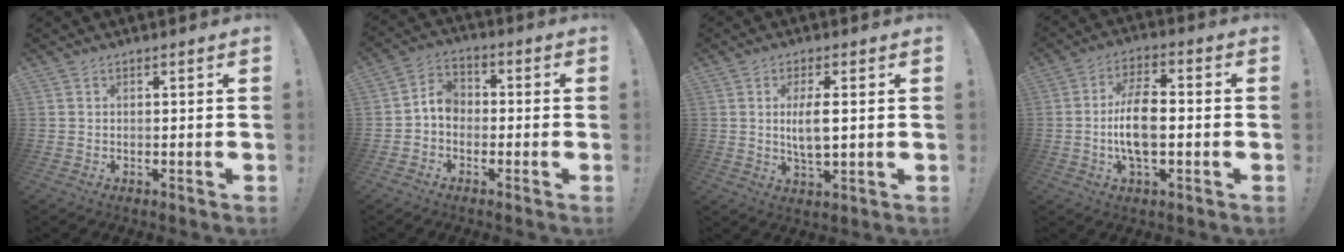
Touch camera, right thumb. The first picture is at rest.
{"total": 6.2, "force": [-1.6, 4.9, 3.5], "torque": [-0.070, 0.019, -0.027]}
{"total": 6.8, "force": [0.9, 2.2, 6.4], "torque": [-0.124, -0.010, 0.010]}
{"total": 11.1, "force": [-1.6, 5.2, 9.6], "torque": [-0.192, 0.009, -0.029]}